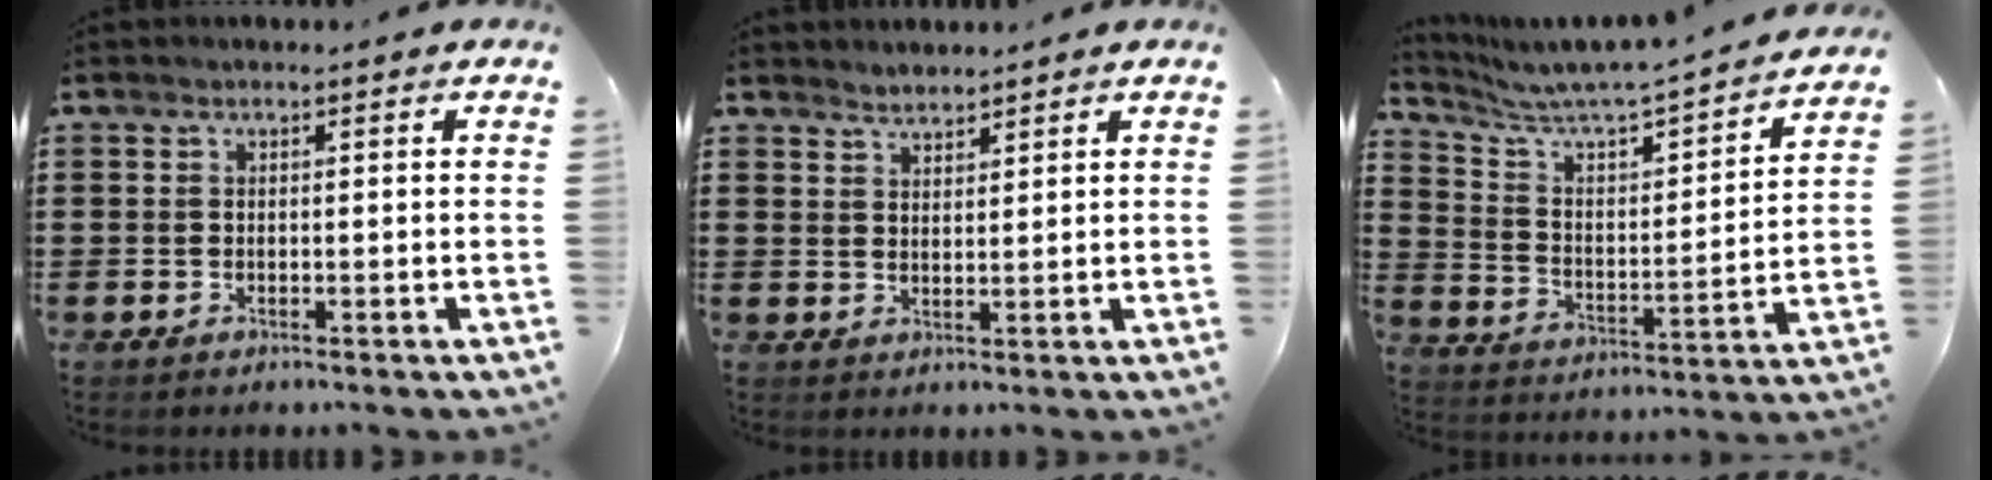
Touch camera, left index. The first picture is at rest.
{"total": 1.9, "force": [1.9, 0.2, -0.5], "torque": [0.004, 0.002, 0.038]}
{"total": 4.5, "force": [4.3, 0.6, 1.4], "torque": [-0.054, -0.044, 0.063]}